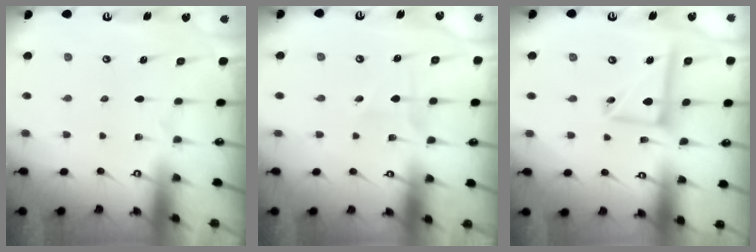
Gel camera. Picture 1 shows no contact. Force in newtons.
{"total": 3.4, "press": 3.3, "slide": 0.5}
{"total": 11.6, "press": 11.5, "slide": 1.2}